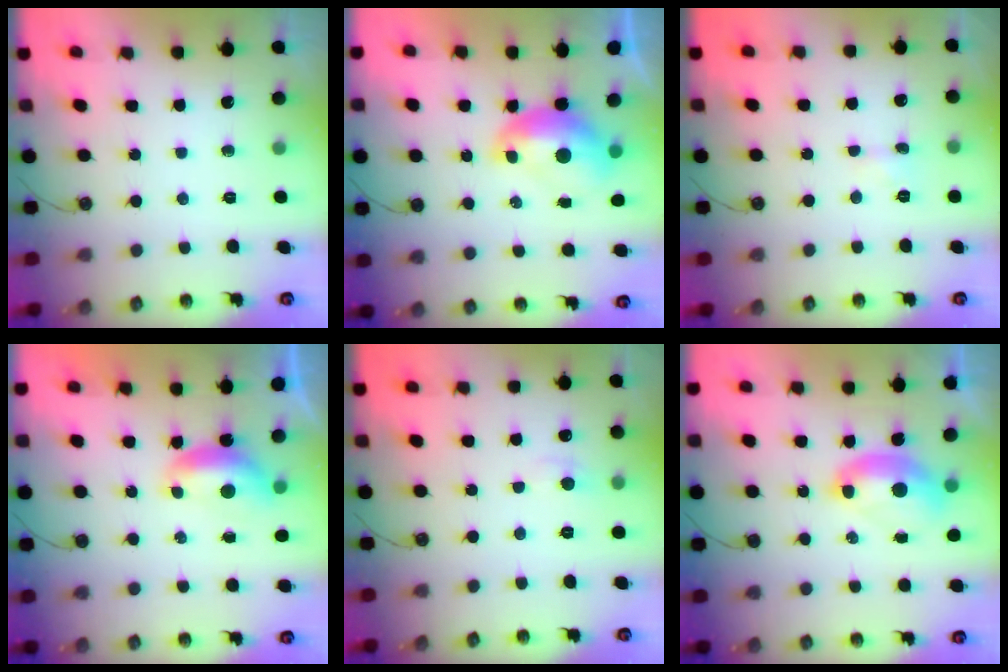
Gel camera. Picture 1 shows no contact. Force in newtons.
{"total": 2.5, "press": 2.4, "slide": 0.7}
{"total": 1.3, "press": 1.2, "slide": 0.4}
{"total": 1.7, "press": 1.6, "slide": 0.7}
{"total": 0.6, "press": 0.3, "slide": 0.5}
{"total": 2.6, "press": 2.6, "slide": 0.6}